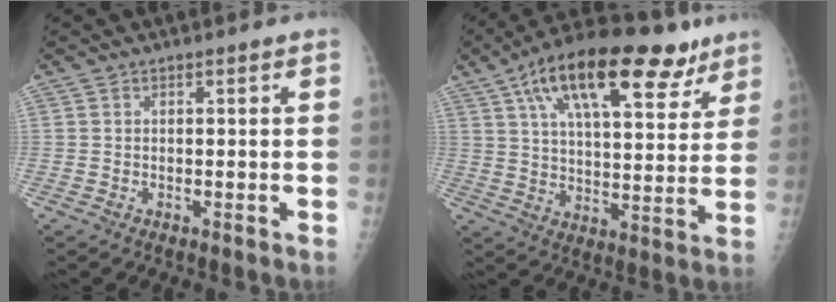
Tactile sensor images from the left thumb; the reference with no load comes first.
{"total": 23.3, "force": [12.9, 9.6, 16.8], "torque": [-0.244, -0.012, 0.206]}